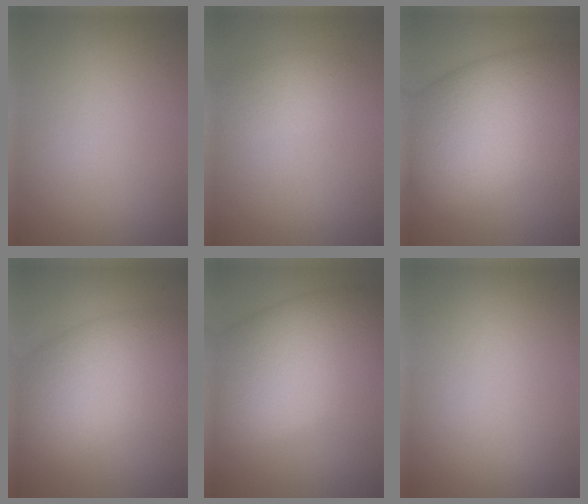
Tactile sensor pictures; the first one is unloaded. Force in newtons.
{"total": 2.1, "press": 2.1, "slide": 0.1}
{"total": 13.9, "press": 13.9, "slide": 0.5}
{"total": 9.6, "press": 9.6, "slide": 0.2}
{"total": 12.3, "press": 12.3, "slide": 0.7}
{"total": 0.0}